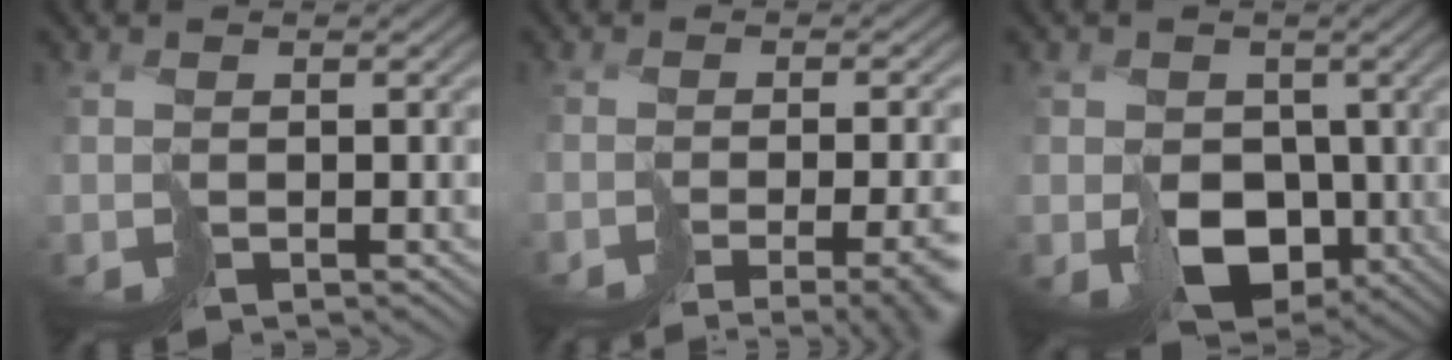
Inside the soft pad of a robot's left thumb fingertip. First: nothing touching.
{"total": 8.3, "force": [-5.5, 2.3, 5.8], "torque": [-0.060, -0.016, -0.038]}
{"total": 7.0, "force": [-0.8, 5.8, 3.8], "torque": [-0.068, -0.018, -0.013]}